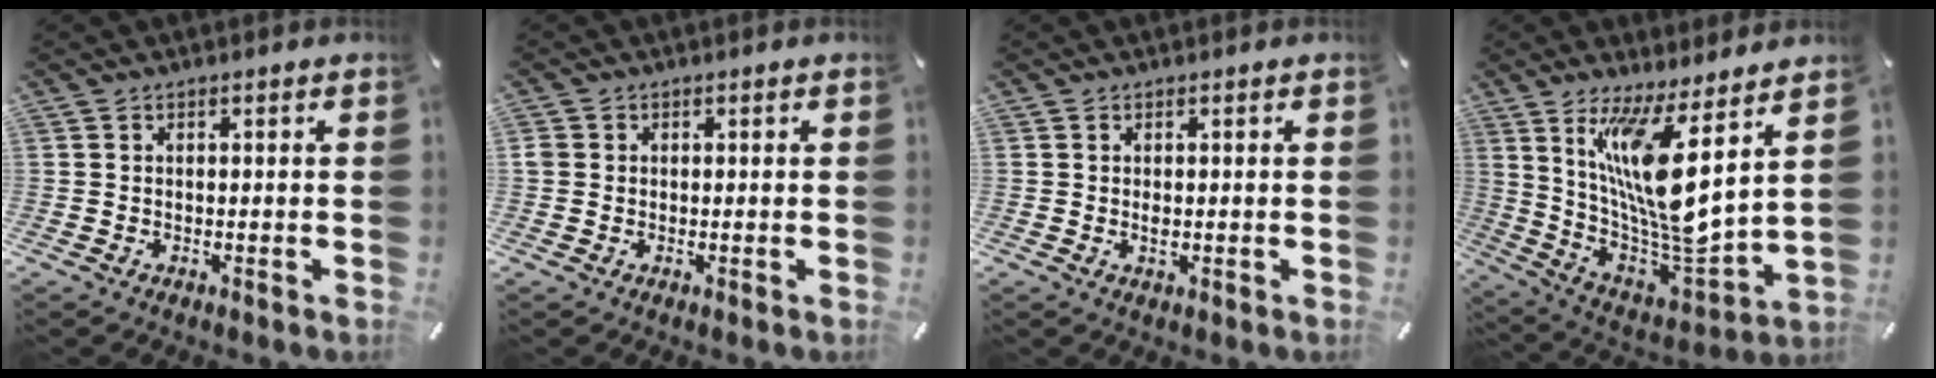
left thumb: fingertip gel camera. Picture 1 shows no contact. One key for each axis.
{"total": 1.5, "fx": 0.0, "fy": 1.3, "fz": 0.6, "tx": -0.011, "ty": 0.005, "tz": -0.001}
{"total": 1.5, "fx": -0.1, "fy": 0.5, "fz": 1.4, "tx": -0.026, "ty": -0.001, "tz": -0.002}
{"total": 17.1, "fx": 7.8, "fy": 2.9, "fz": 14.9, "tx": -0.326, "ty": -0.080, "tz": 0.117}